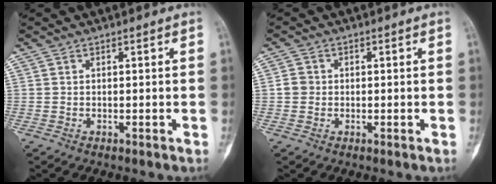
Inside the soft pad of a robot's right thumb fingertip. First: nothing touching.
{"total": 2.1, "force": [-0.1, 1.9, 0.7], "torque": [-0.003, 0.007, -0.004]}